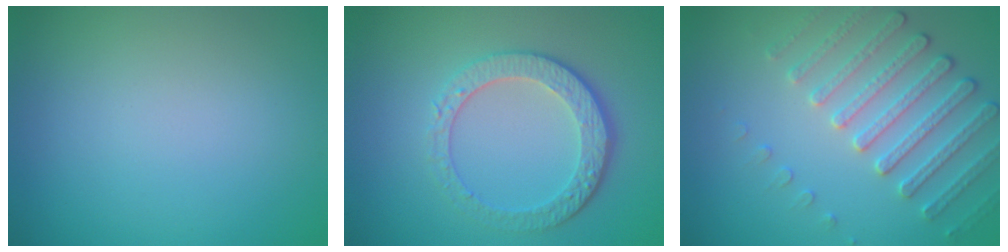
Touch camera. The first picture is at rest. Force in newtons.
{"total": 4.7, "press": 3.3, "slide": 3.3}
{"total": 4.0, "press": 3.7, "slide": 1.6}